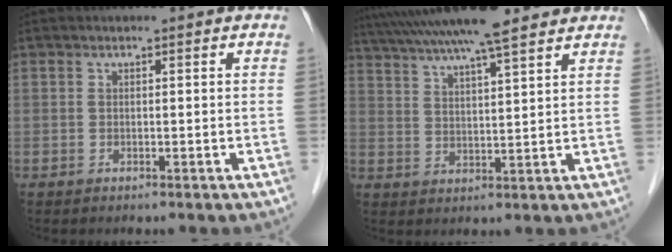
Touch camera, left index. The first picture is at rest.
{"total": 16.6, "force": [14.2, 1.0, 8.4], "torque": [-0.155, 0.038, 0.219]}